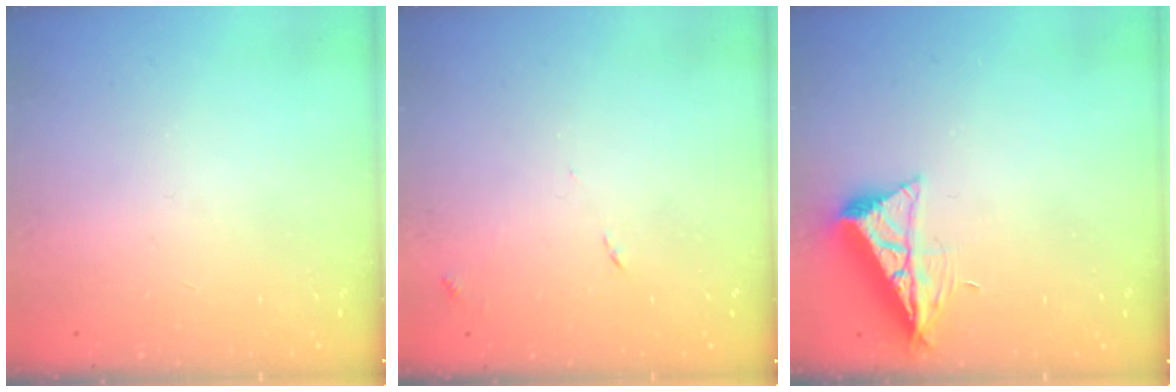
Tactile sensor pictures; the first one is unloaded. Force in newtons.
{"total": 7.4, "press": 7.4, "slide": 0.7}
{"total": 7.7, "press": 7.6, "slide": 0.8}